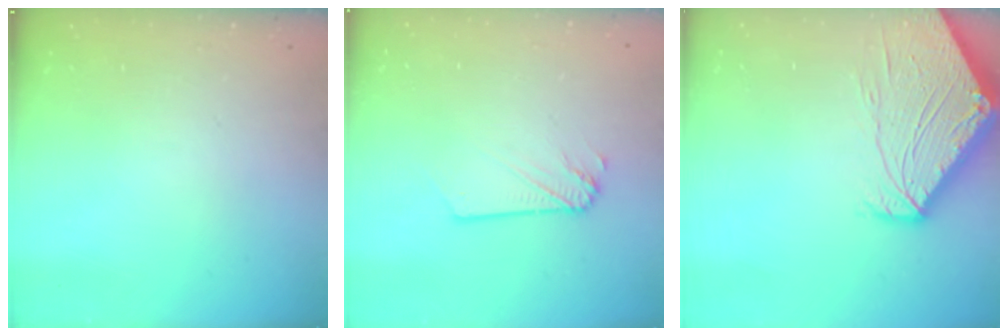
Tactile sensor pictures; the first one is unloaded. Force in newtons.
{"total": 2.0, "press": 2.0, "slide": 0.3}
{"total": 10.4, "press": 10.4, "slide": 1.2}